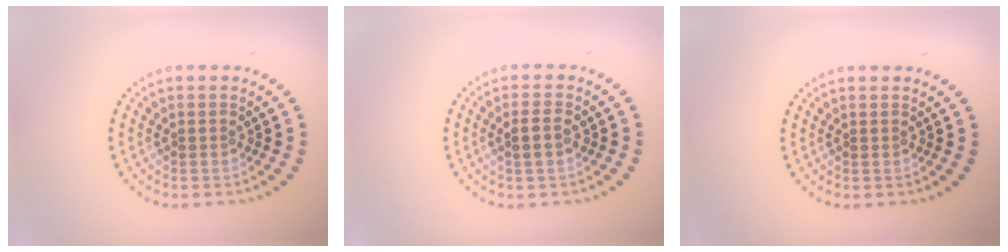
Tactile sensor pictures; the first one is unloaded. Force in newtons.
{"total": 1.5, "press": 1.5, "slide": 0.2}
{"total": 0.0}